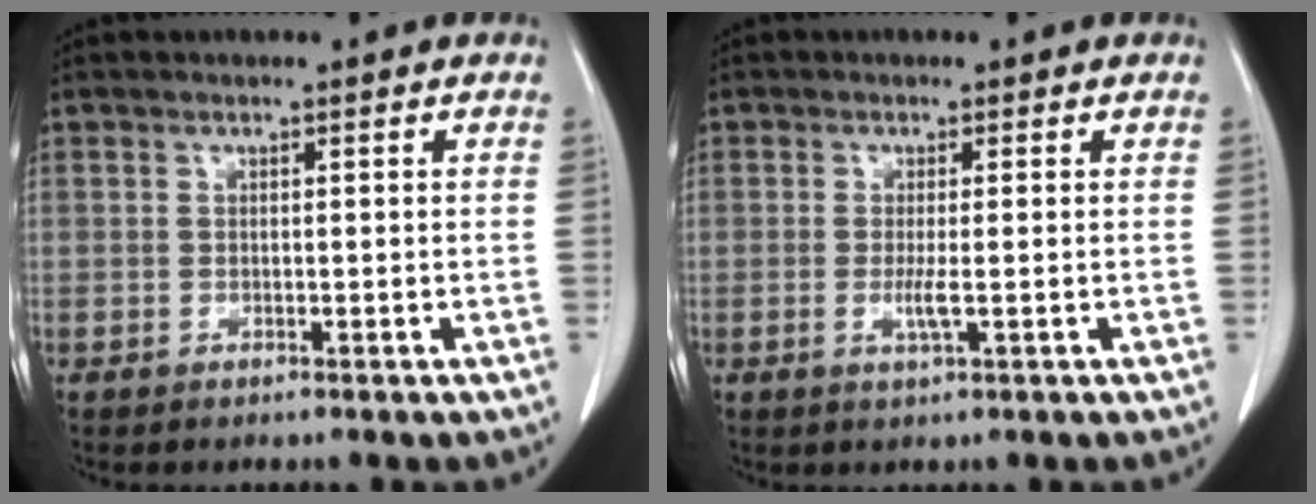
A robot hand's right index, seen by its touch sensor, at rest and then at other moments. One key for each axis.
{"total": 2.3, "fx": -0.6, "fy": 0.0, "fz": 2.2, "tx": -0.048, "ty": -0.005, "tz": -0.011}